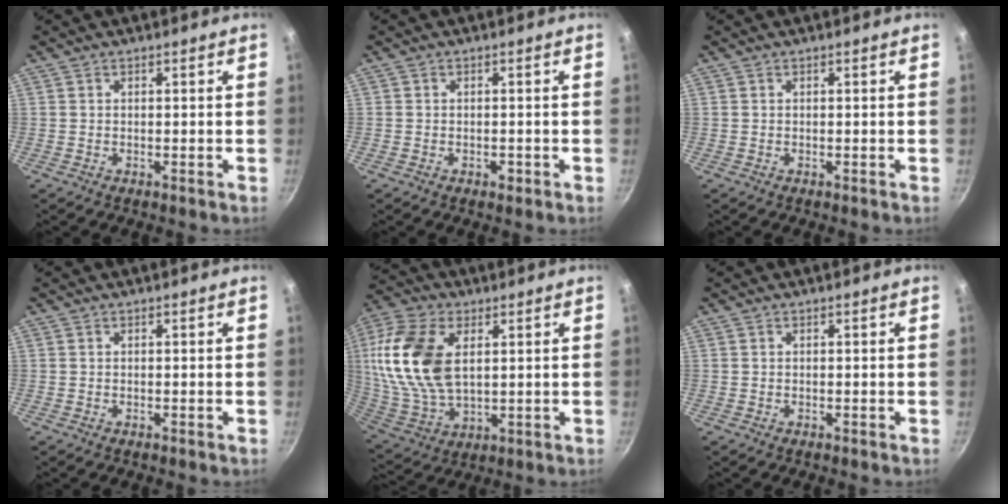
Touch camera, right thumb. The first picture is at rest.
{"total": 1.4, "force": [-0.6, 0.9, 0.8], "torque": [-0.011, 0.003, -0.008]}
{"total": 0.0}
{"total": 0.0}
{"total": 19.8, "force": [4.5, 11.8, 15.2], "torque": [-0.303, -0.015, 0.091]}
{"total": 0.0}